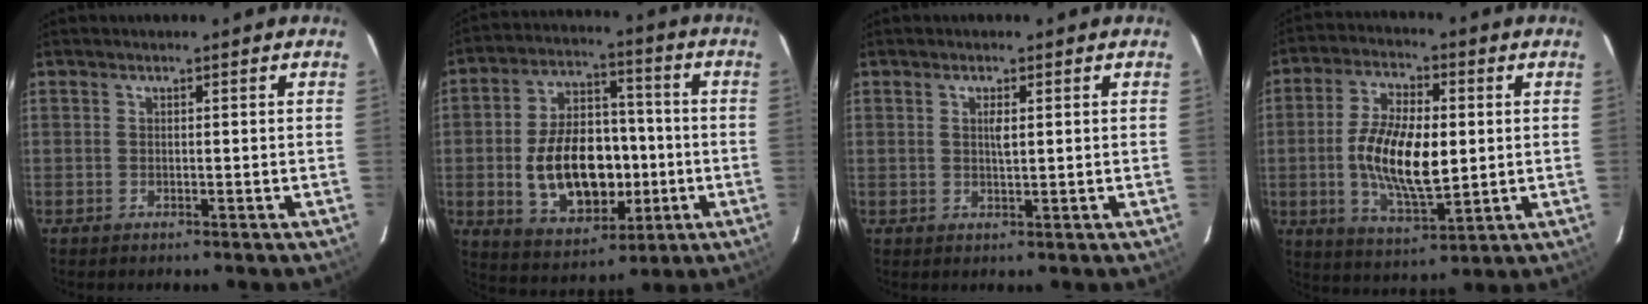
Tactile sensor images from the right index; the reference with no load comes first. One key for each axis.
{"total": 17.2, "fx": -2.9, "fy": 10.8, "fz": 13.2, "tx": -0.258, "ty": 0.018, "tz": -0.023}
{"total": 2.0, "fx": 0.5, "fy": 0.6, "fz": 1.8, "tx": -0.031, "ty": -0.001, "tz": 0.009}
{"total": 13.9, "fx": -0.3, "fy": 6.0, "fz": 12.5, "tx": -0.243, "ty": -0.002, "tz": -0.001}